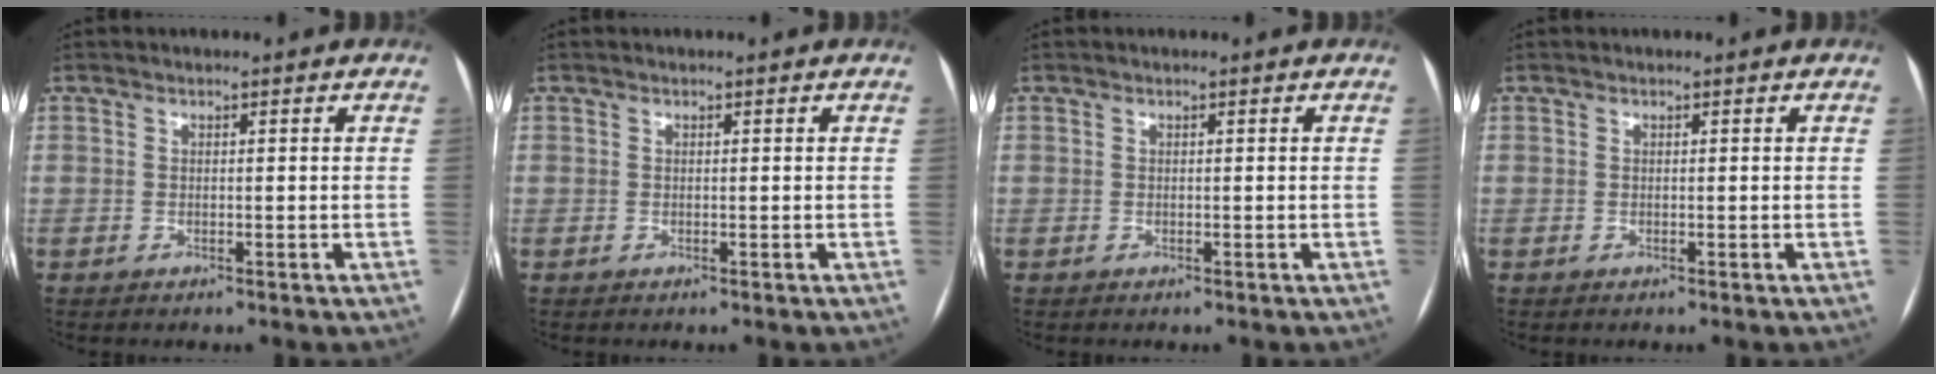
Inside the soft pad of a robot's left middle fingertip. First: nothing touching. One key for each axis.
{"total": 0.0}
{"total": 0.0}
{"total": 0.0}